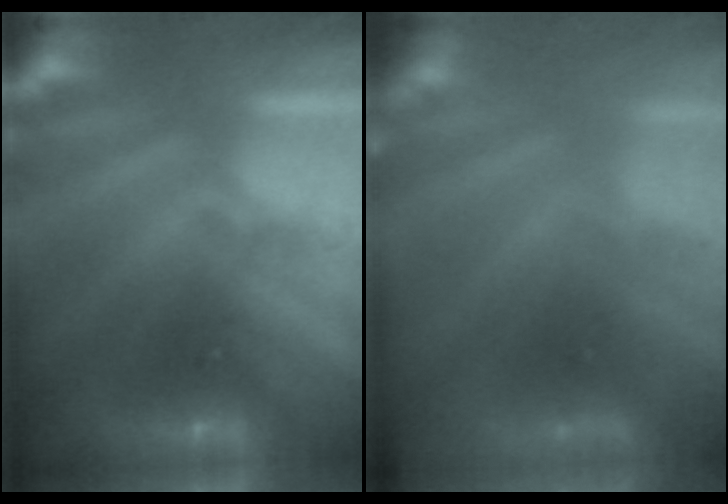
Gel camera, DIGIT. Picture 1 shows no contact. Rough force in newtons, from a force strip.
{"total": 8.5}